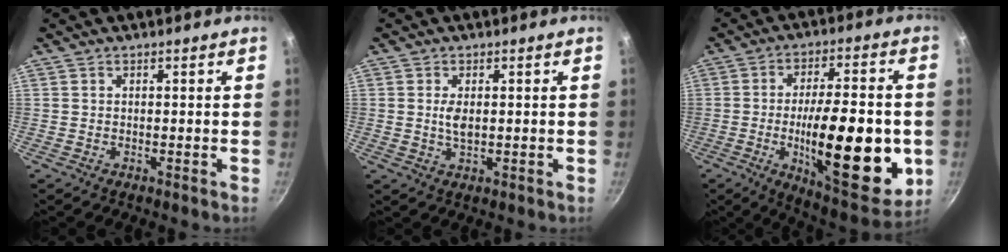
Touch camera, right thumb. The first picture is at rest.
{"total": 3.1, "force": [0.4, 1.6, 2.6], "torque": [-0.047, -0.004, 0.009]}
{"total": 25.0, "force": [-4.4, 9.1, 22.9], "torque": [-0.309, -0.001, -0.059]}